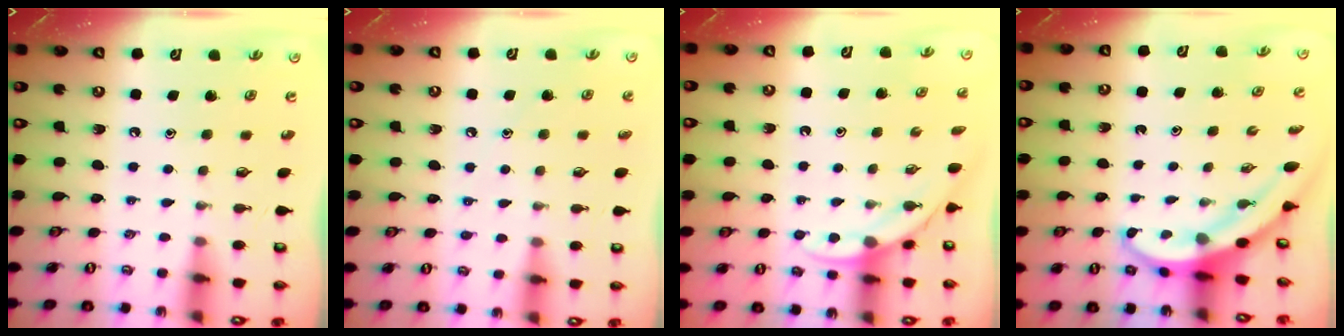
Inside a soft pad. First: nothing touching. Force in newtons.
{"total": 3.4, "press": 3.3, "slide": 0.4}
{"total": 5.4, "press": 5.4, "slide": 0.2}
{"total": 3.6, "press": 3.6, "slide": 0.3}